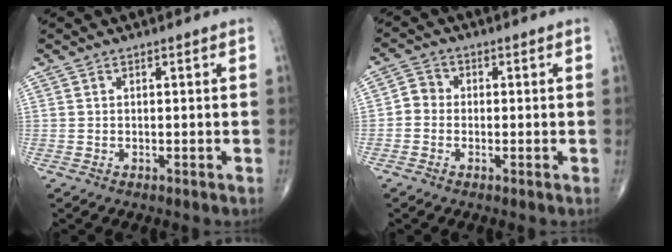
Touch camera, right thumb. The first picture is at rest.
{"total": 3.0, "force": [-0.7, 2.7, 1.2], "torque": [-0.007, 0.007, -0.025]}